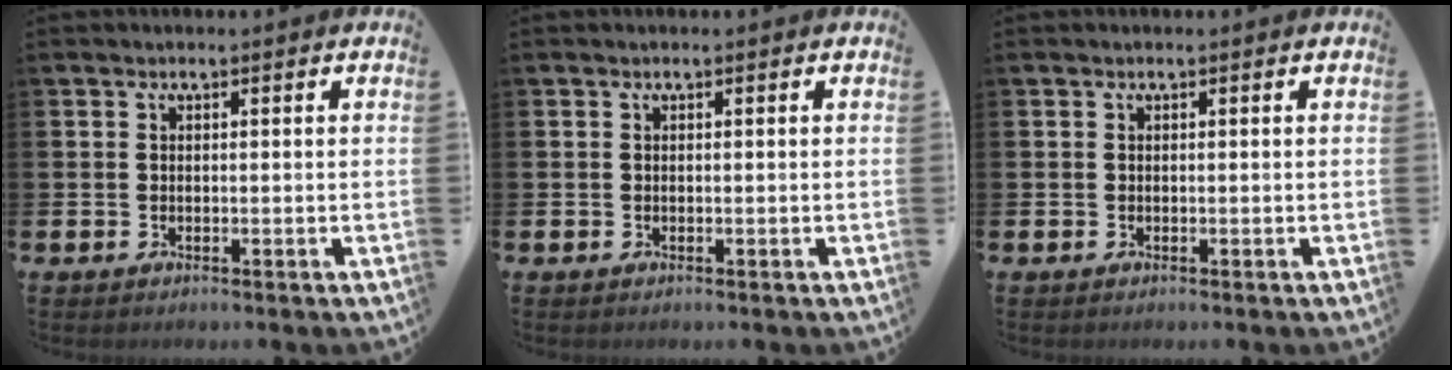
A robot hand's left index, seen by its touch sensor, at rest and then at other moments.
{"total": 0.0}
{"total": 0.0}